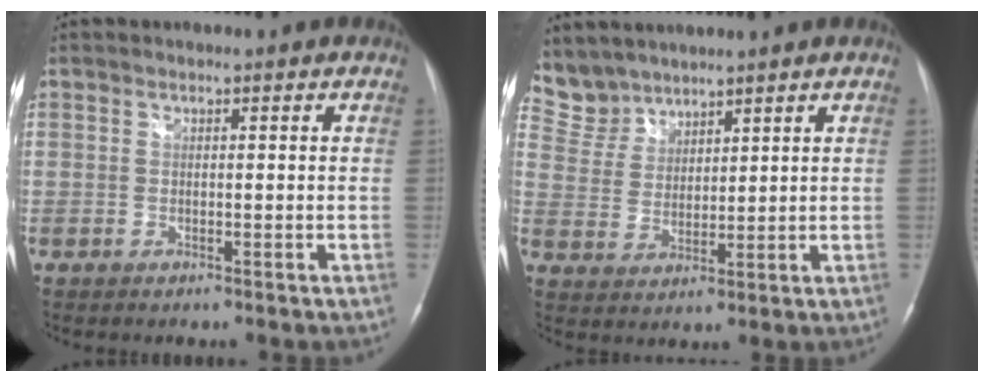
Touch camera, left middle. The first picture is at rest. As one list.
[{"total": 6.3, "force": [5.9, 2.3, -0.4], "torque": [-0.001, 0.010, 0.133]}]